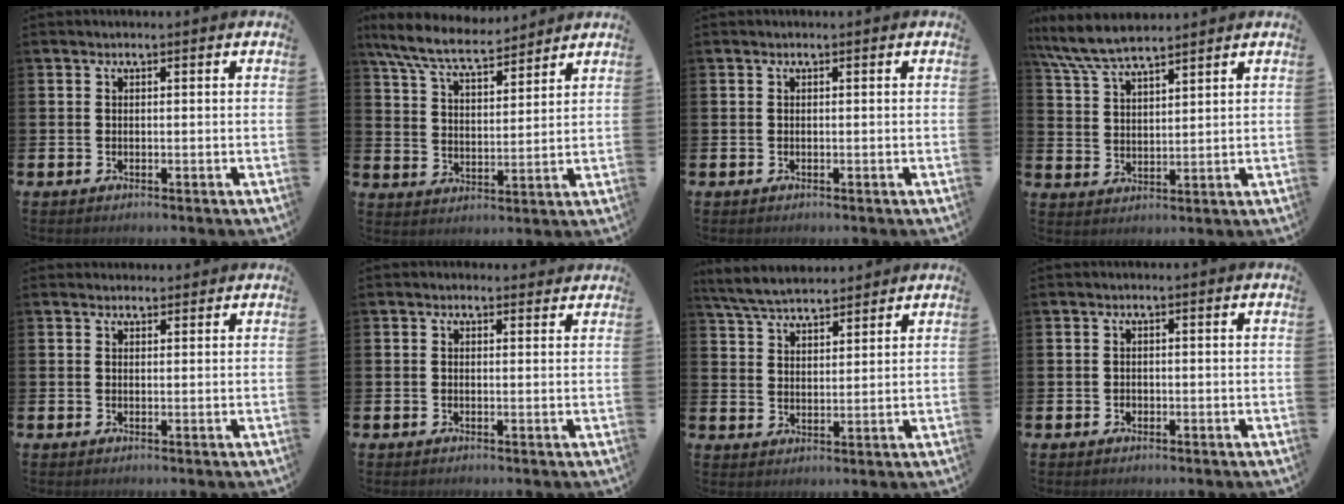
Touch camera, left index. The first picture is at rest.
{"total": 8.3, "force": [7.6, 1.3, 3.0], "torque": [-0.083, -0.038, 0.138]}
{"total": 0.0}
{"total": 7.1, "force": [6.6, 1.0, 2.3], "torque": [-0.066, -0.024, 0.121]}
{"total": 1.4, "force": [1.3, 0.5, 0.0], "torque": [0.012, -0.002, 0.022]}
{"total": 0.7, "force": [0.6, 0.3, 0.3], "torque": [0.010, -0.002, 0.006]}
{"total": 5.6, "force": [5.4, 1.0, 1.1], "torque": [-0.039, -0.022, 0.098]}
{"total": 0.7, "force": [-0.2, 0.6, 0.1], "torque": [0.003, 0.002, -0.008]}